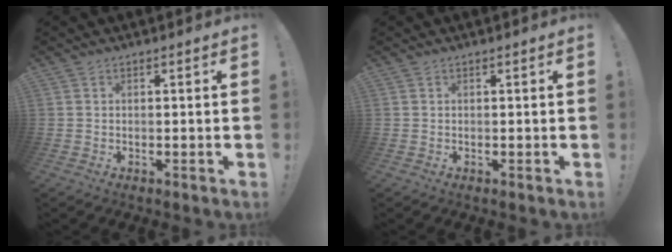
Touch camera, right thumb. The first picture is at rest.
{"total": 0.0}